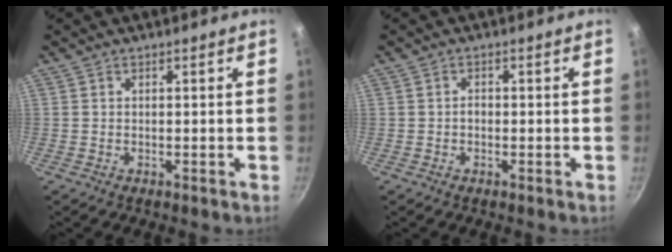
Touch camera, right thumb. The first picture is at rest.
{"total": 1.0, "force": [-0.3, 0.7, 0.6], "torque": [-0.008, 0.007, -0.006]}